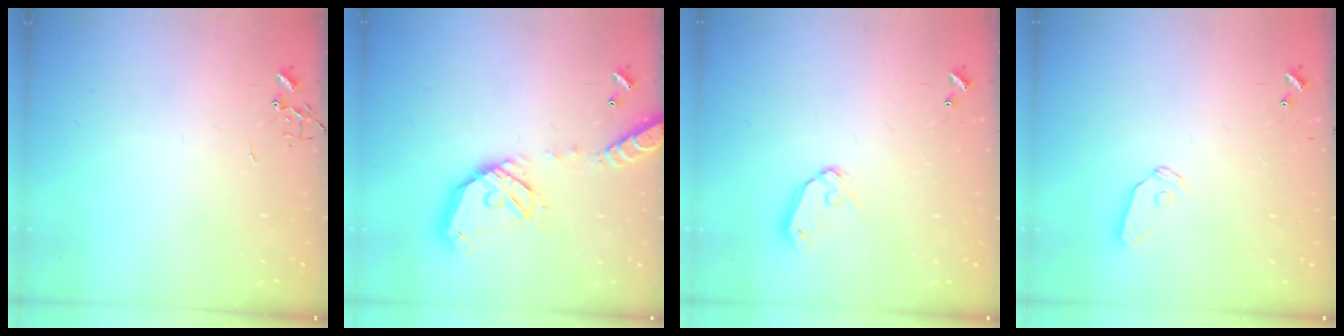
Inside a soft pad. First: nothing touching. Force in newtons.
{"total": 19.5, "press": 19.2, "slide": 3.4}
{"total": 8.0, "press": 8.0, "slide": 1.0}
{"total": 5.5, "press": 5.5, "slide": 0.2}